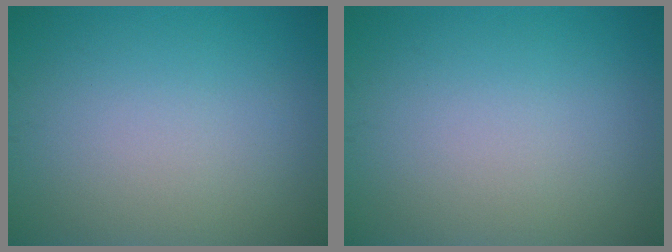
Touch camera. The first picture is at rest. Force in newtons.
{"total": 0.0}